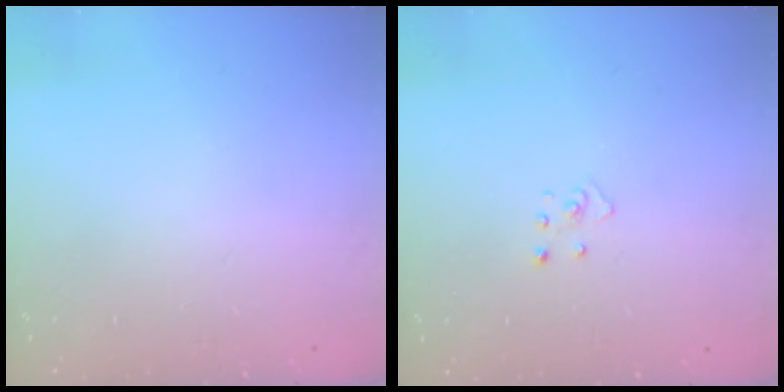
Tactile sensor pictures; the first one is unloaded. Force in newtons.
{"total": 2.9, "press": 2.9, "slide": 0.2}